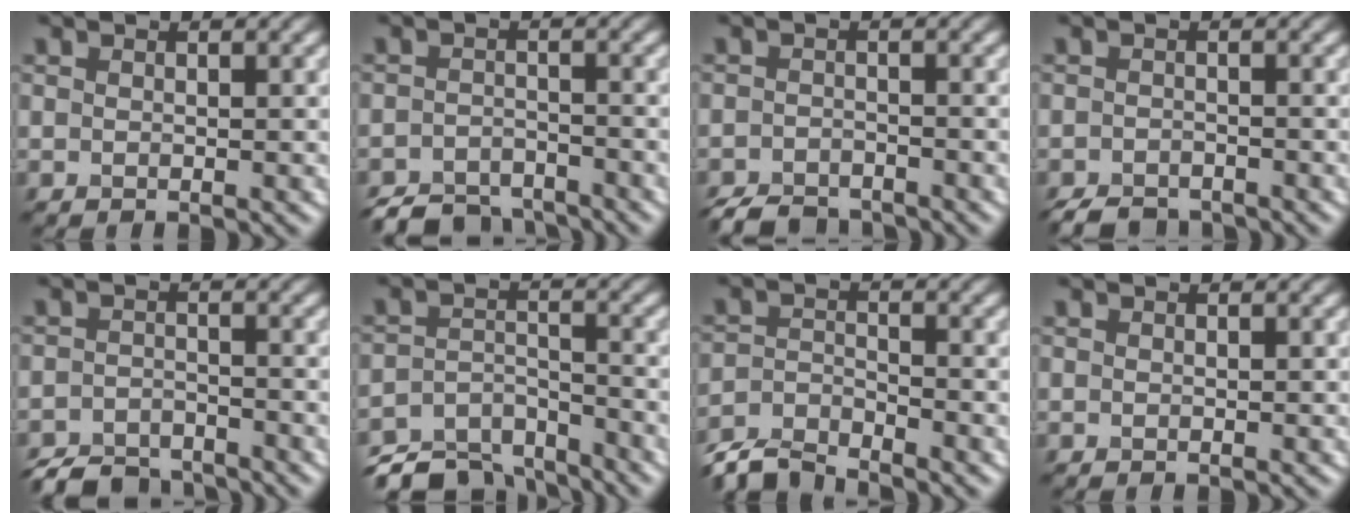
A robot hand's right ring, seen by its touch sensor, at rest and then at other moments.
{"total": 4.7, "force": [-4.3, 1.4, 1.0], "torque": [-0.013, -0.006, -0.080]}
{"total": 3.7, "force": [-3.4, 1.1, 0.9], "torque": [-0.011, -0.006, -0.065]}
{"total": 3.1, "force": [-2.8, 1.0, 0.8], "torque": [-0.010, -0.005, -0.051]}
{"total": 4.6, "force": [-4.2, 1.3, 1.1], "torque": [-0.014, -0.007, -0.081]}
{"total": 7.7, "force": [-6.8, 2.7, 2.4], "torque": [-0.048, -0.017, -0.117]}
{"total": 4.6, "force": [-4.4, 0.8, 1.2], "torque": [-0.026, -0.007, -0.094]}
{"total": 0.0}